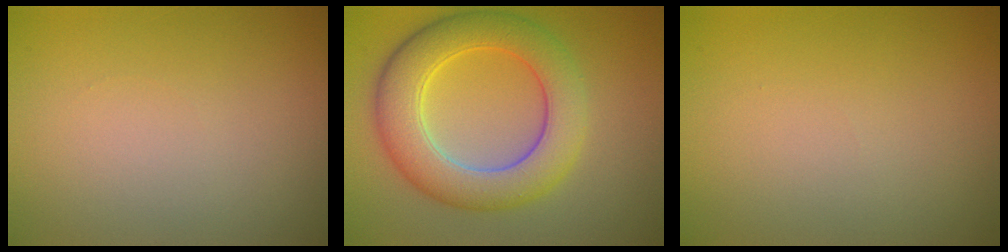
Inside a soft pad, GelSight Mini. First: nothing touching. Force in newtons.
{"total": 7.3, "press": 7.3, "slide": 0.3}
{"total": 0.0}